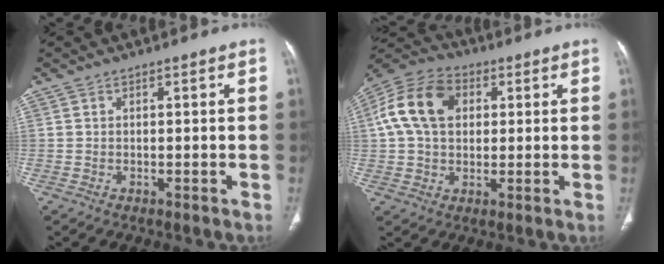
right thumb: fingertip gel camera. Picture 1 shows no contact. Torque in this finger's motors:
{"motor_torque": [0.26, 0.32, 0.42, -0.22, 0.12]}